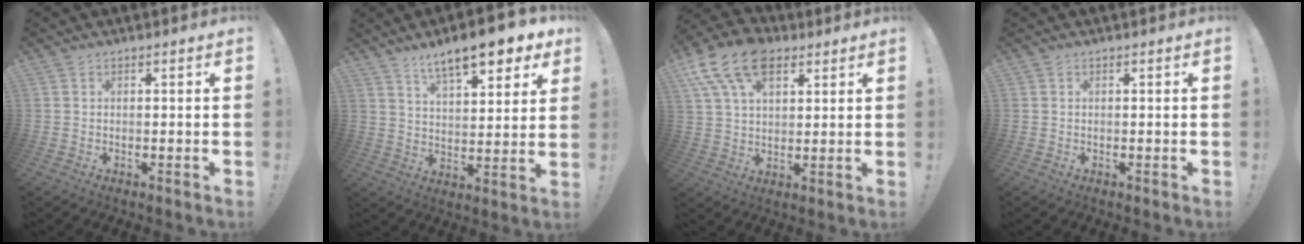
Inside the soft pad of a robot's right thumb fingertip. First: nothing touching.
{"total": 13.1, "force": [9.0, 3.9, 8.6], "torque": [-0.133, -0.054, 0.149]}
{"total": 15.7, "force": [7.9, 9.7, 9.5], "torque": [-0.170, -0.027, 0.147]}
{"total": 0.0}